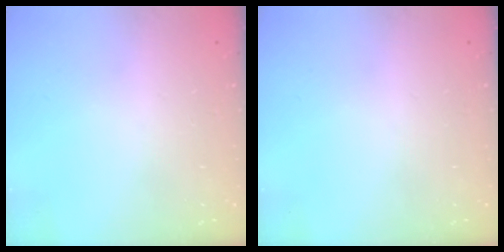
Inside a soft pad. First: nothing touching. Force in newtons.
{"total": 0.0}